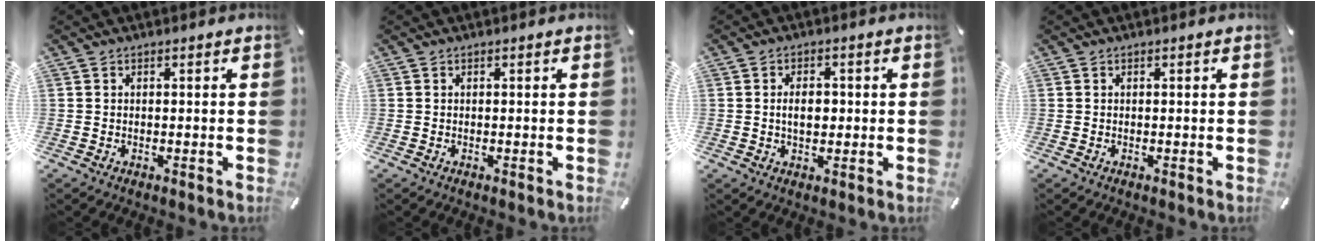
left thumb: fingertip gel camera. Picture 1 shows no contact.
{"total": 0.0}
{"total": 4.4, "force": [0.1, 2.8, 3.4], "torque": [-0.050, 0.002, -0.003]}
{"total": 0.0}